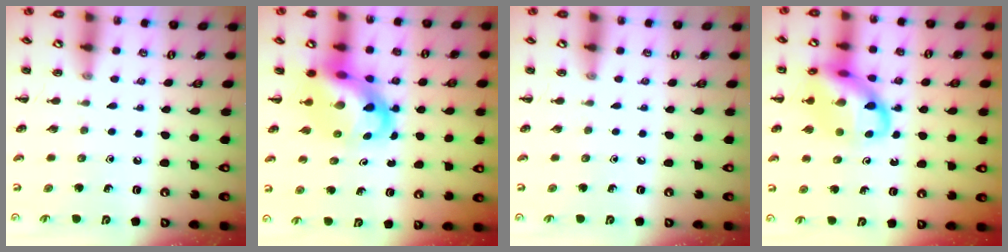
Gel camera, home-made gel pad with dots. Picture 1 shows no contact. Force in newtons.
{"total": 10.7, "press": 10.3, "slide": 3.1}
{"total": 0.0}
{"total": 15.5, "press": 15.4, "slide": 2.1}